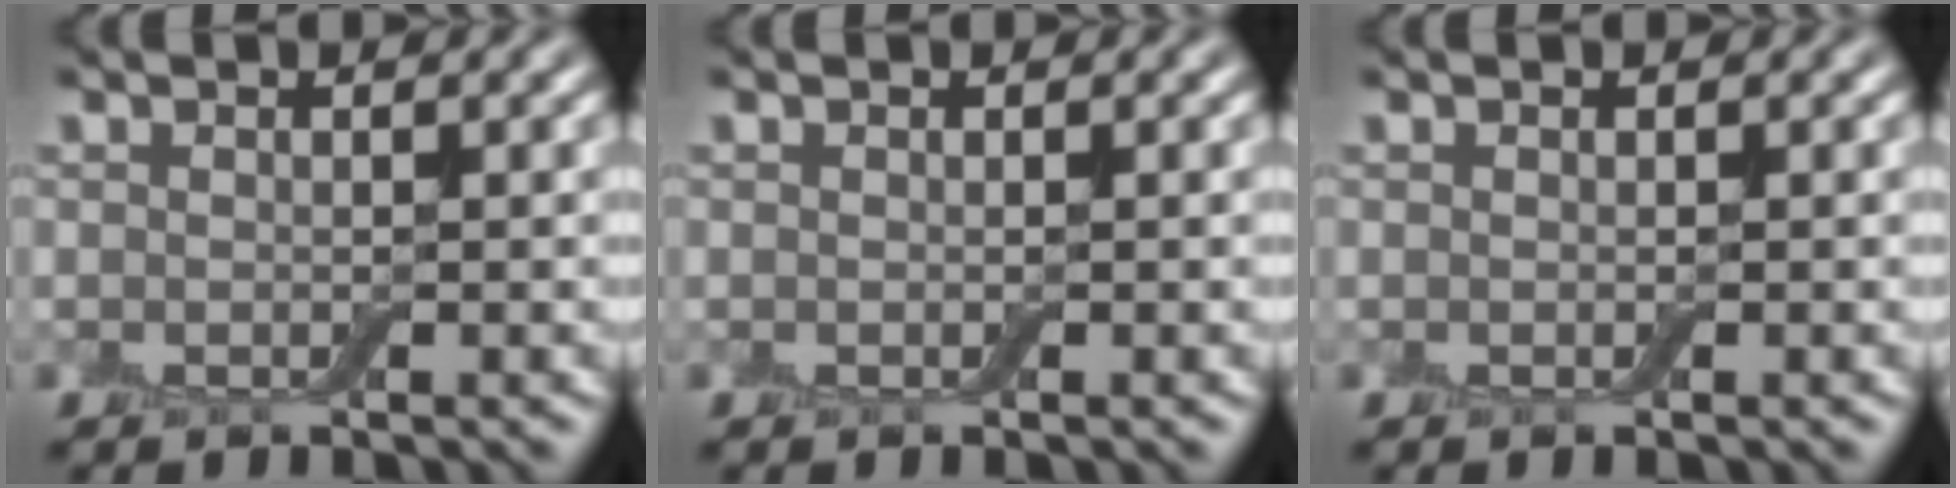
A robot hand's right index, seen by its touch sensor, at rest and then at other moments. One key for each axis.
{"total": 0.0}
{"total": 0.0}